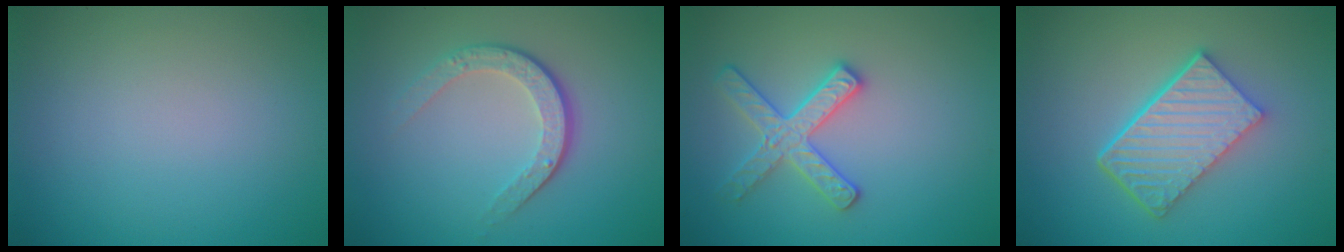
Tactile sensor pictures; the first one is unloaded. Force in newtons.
{"total": 3.7, "press": 2.6, "slide": 2.6}
{"total": 2.9, "press": 2.9, "slide": 0.4}
{"total": 6.0, "press": 4.3, "slide": 4.2}